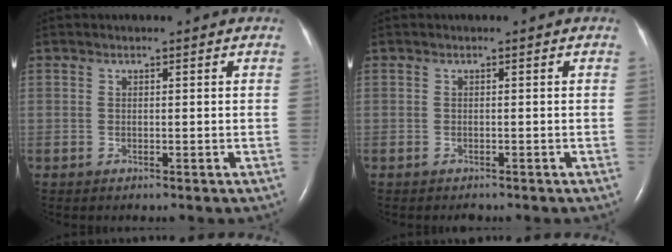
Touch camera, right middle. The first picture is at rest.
{"total": 0.5, "force": [-0.5, 0.2, 0.1], "torque": [-0.009, -0.002, -0.007]}